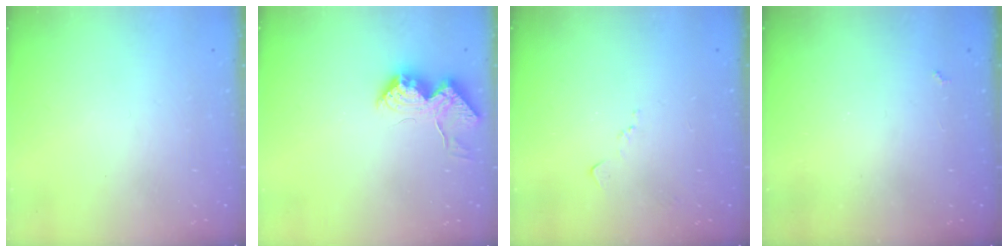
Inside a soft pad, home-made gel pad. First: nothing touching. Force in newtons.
{"total": 19.9, "press": 19.9, "slide": 0.4}
{"total": 6.6, "press": 6.5, "slide": 0.9}
{"total": 2.3, "press": 2.3, "slide": 0.4}